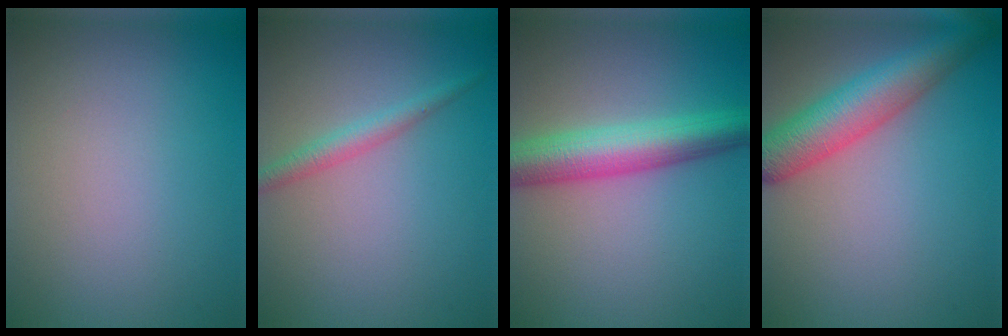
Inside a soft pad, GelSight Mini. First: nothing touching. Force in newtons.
{"total": 1.9, "press": 1.9, "slide": 0.0}
{"total": 6.4, "press": 6.4, "slide": 0.2}
{"total": 6.2, "press": 6.2, "slide": 0.3}